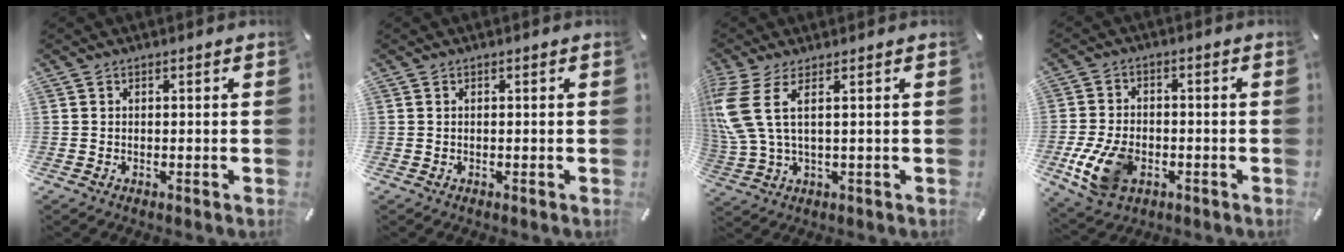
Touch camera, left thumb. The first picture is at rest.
{"total": 0.0}
{"total": 9.1, "force": [2.6, 2.6, 8.3], "torque": [-0.206, -0.021, 0.044]}
{"total": 11.6, "force": [-3.7, 7.6, 7.9], "torque": [-0.164, 0.002, -0.064]}